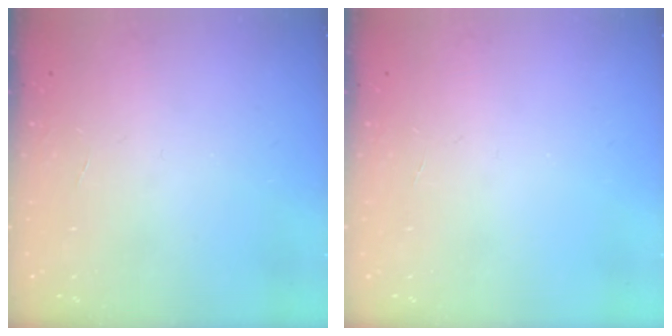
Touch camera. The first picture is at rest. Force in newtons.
{"total": 0.0}